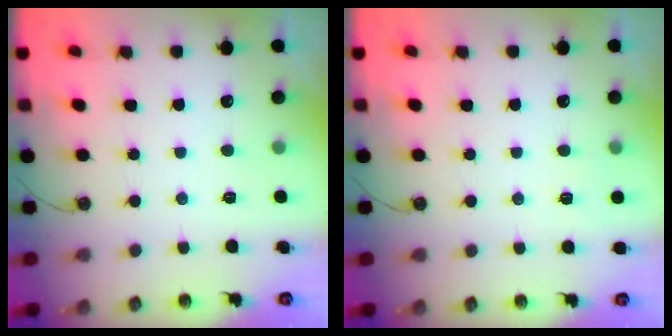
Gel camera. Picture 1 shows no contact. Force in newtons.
{"total": 2.5, "press": 2.4, "slide": 0.4}